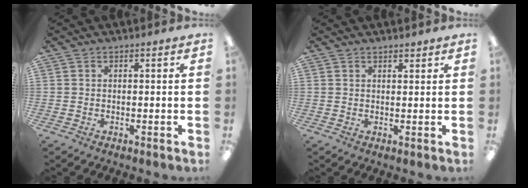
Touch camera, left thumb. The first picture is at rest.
{"total": 1.4, "force": [1.3, 0.5, 0.2], "torque": [0.004, -0.005, 0.024]}